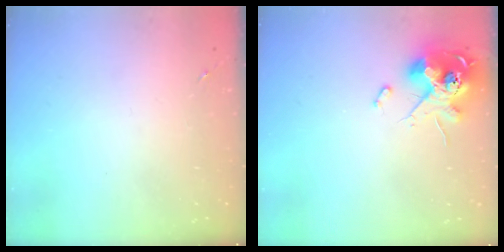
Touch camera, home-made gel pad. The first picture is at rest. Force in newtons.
{"total": 14.0, "press": 13.9, "slide": 1.5}